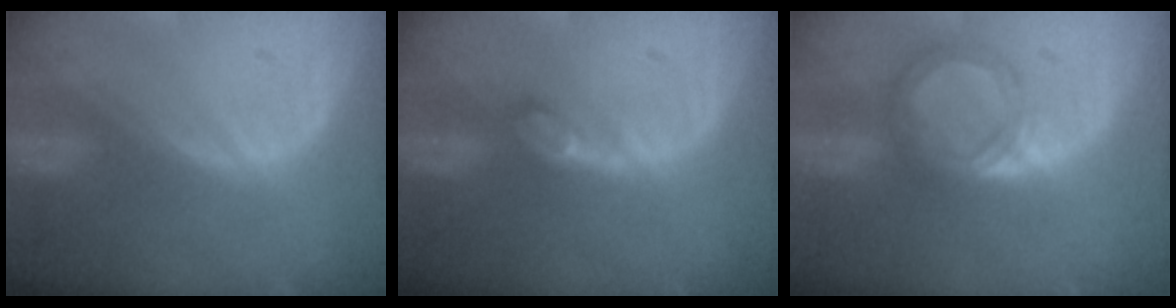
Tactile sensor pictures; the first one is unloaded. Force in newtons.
{"total": 2.2, "press": 2.2, "slide": 0.3}
{"total": 5.5, "press": 5.2, "slide": 1.9}